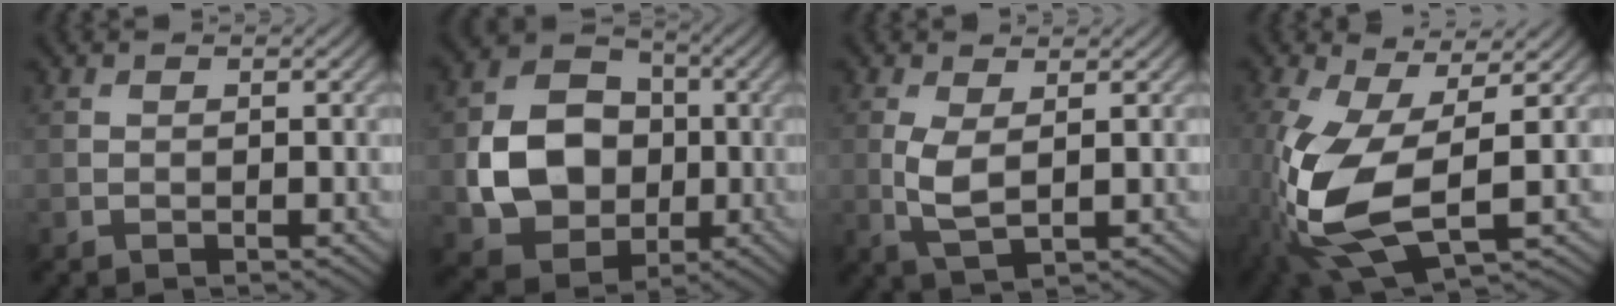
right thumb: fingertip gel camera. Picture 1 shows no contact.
{"total": 11.0, "force": [-1.1, 9.0, 6.3], "torque": [-0.145, -0.002, -0.025]}
{"total": 3.7, "force": [0.5, 1.3, 3.5], "torque": [-0.088, -0.003, 0.012]}
{"total": 13.4, "force": [-2.2, 6.0, 11.8], "torque": [-0.305, -0.025, -0.037]}